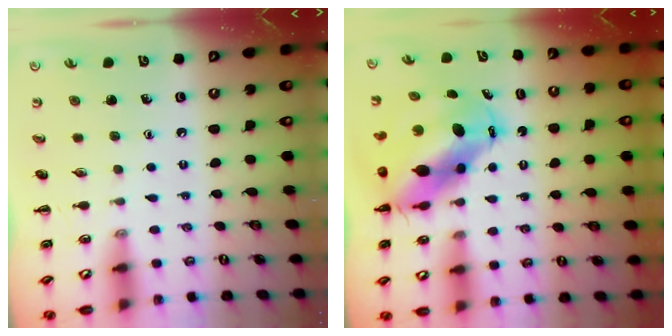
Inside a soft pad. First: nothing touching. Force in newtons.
{"total": 10.5, "press": 10.1, "slide": 2.8}